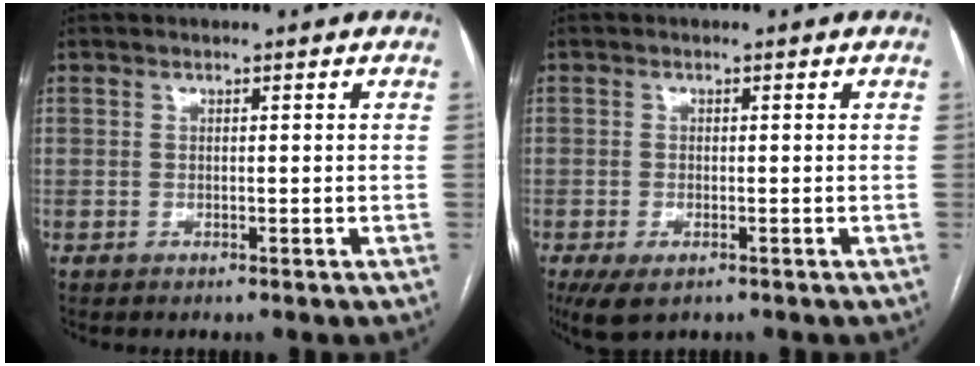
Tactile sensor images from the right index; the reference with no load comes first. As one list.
[{"total": 4.5, "force": [-2.6, 2.0, 3.2], "torque": [-0.060, -0.009, -0.038]}]